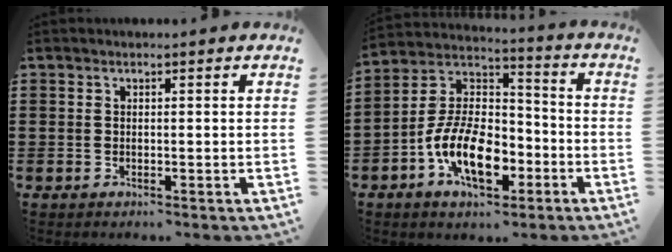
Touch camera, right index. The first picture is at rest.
{"total": 12.1, "force": [-5.2, 6.4, 8.8], "torque": [-0.199, 0.004, -0.099]}